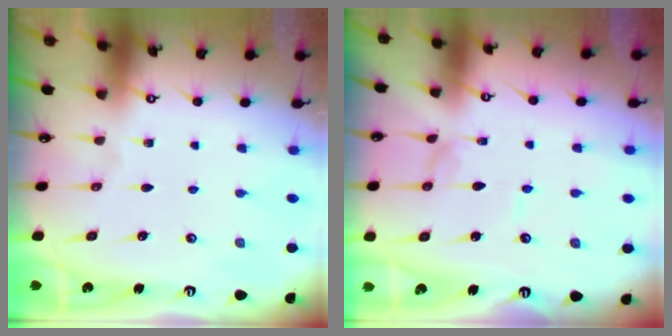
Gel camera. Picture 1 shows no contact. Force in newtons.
{"total": 1.3, "press": 1.3, "slide": 0.0}